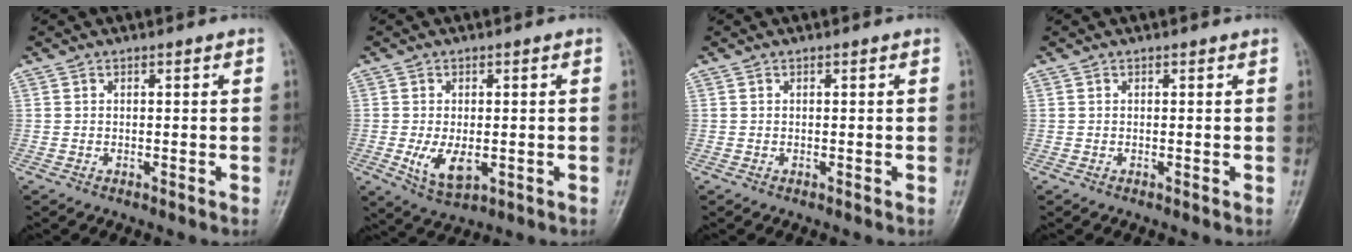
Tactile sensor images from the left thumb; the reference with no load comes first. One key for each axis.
{"total": 6.8, "fx": -1.4, "fy": 3.5, "fz": 5.7, "tx": -0.103, "ty": -0.003, "tz": -0.015}
{"total": 0.0}
{"total": 0.0}